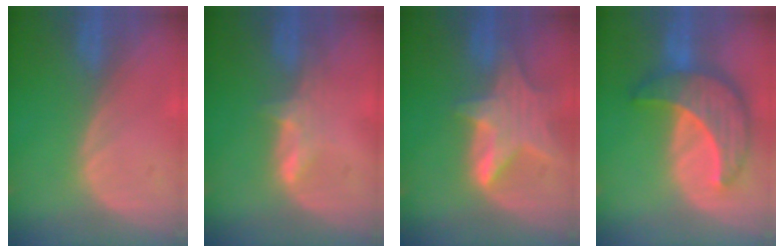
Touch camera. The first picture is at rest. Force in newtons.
{"total": 2.8, "press": 2.8, "slide": 0.4}
{"total": 8.0, "press": 7.2, "slide": 3.5}
{"total": 10.0, "press": 10.0, "slide": 0.8}